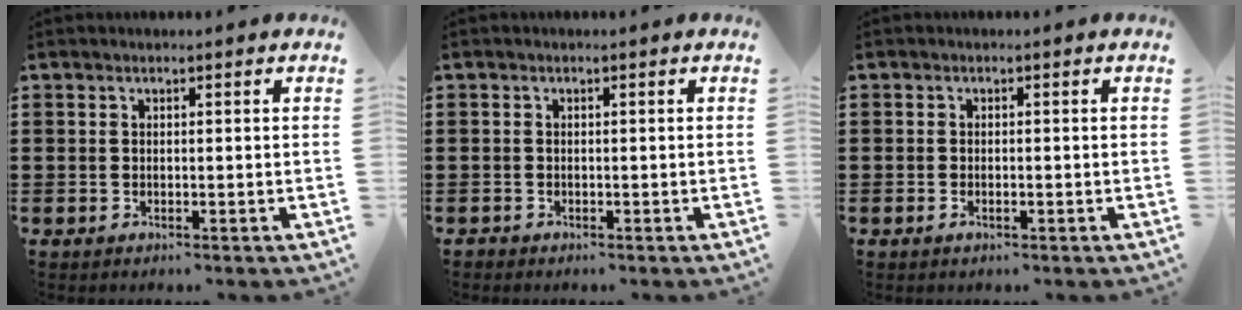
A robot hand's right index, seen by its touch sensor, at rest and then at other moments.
{"total": 0.7, "force": [-0.5, 0.5, 0.0], "torque": [-0.001, 0.003, -0.012]}
{"total": 0.8, "force": [-0.4, 0.3, 0.7], "torque": [-0.015, -0.004, -0.007]}